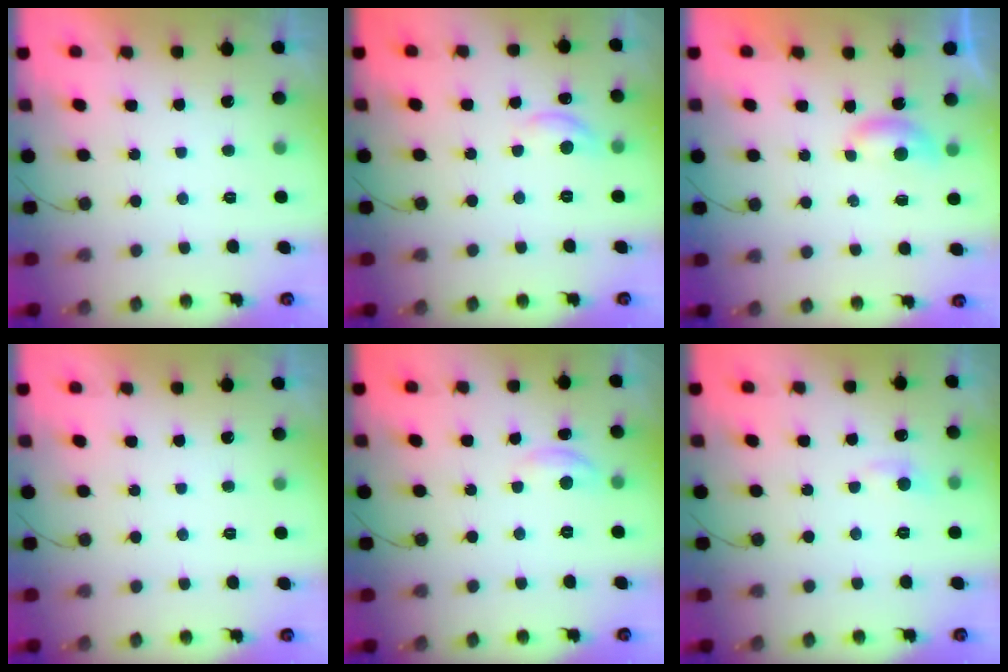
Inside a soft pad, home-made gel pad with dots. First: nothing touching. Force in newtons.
{"total": 8.5, "press": 8.4, "slide": 0.5}
{"total": 3.6, "press": 3.6, "slide": 0.4}
{"total": 0.0}
{"total": 3.7, "press": 3.7, "slide": 0.2}
{"total": 5.4, "press": 5.4, "slide": 0.8}